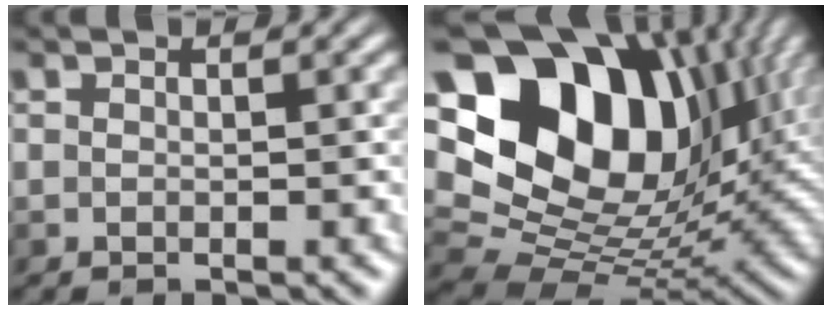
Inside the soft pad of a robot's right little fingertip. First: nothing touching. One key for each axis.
{"total": 19.8, "fx": 7.0, "fy": 13.8, "fz": 12.4, "tx": -0.231, "ty": 0.058, "tz": 0.136}